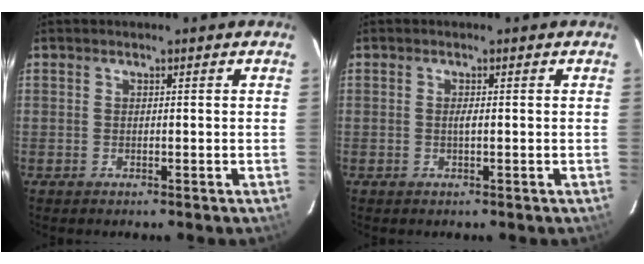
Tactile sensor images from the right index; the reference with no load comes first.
{"total": 0.9, "force": [-0.1, -0.1, 0.9], "torque": [-0.017, 0.000, -0.003]}